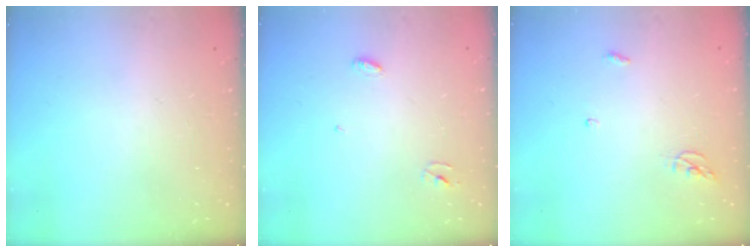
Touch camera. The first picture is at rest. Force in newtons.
{"total": 3.2, "press": 3.2, "slide": 0.3}
{"total": 3.6, "press": 3.6, "slide": 0.3}